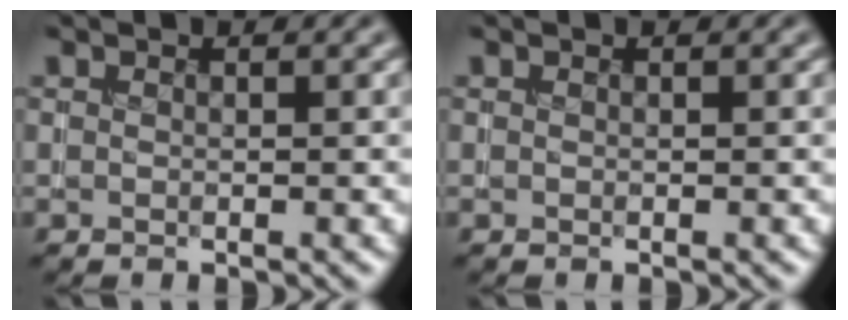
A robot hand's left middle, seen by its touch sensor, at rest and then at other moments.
{"total": 0.0}